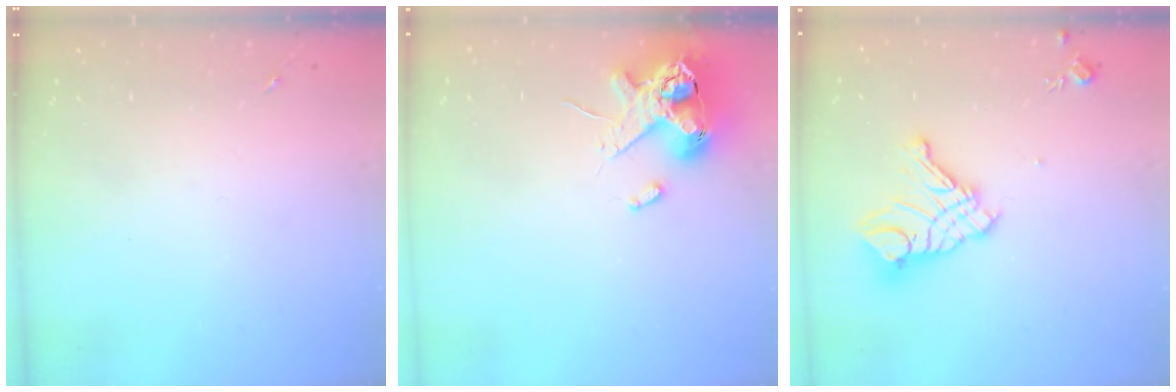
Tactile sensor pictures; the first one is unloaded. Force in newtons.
{"total": 12.3, "press": 12.1, "slide": 1.9}
{"total": 14.3, "press": 14.2, "slide": 1.6}